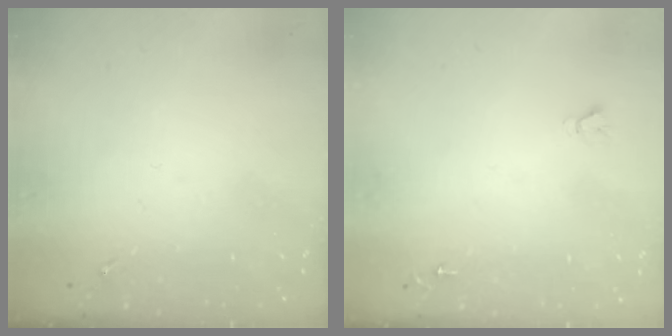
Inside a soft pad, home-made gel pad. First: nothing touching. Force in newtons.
{"total": 1.8, "press": 1.8, "slide": 0.1}